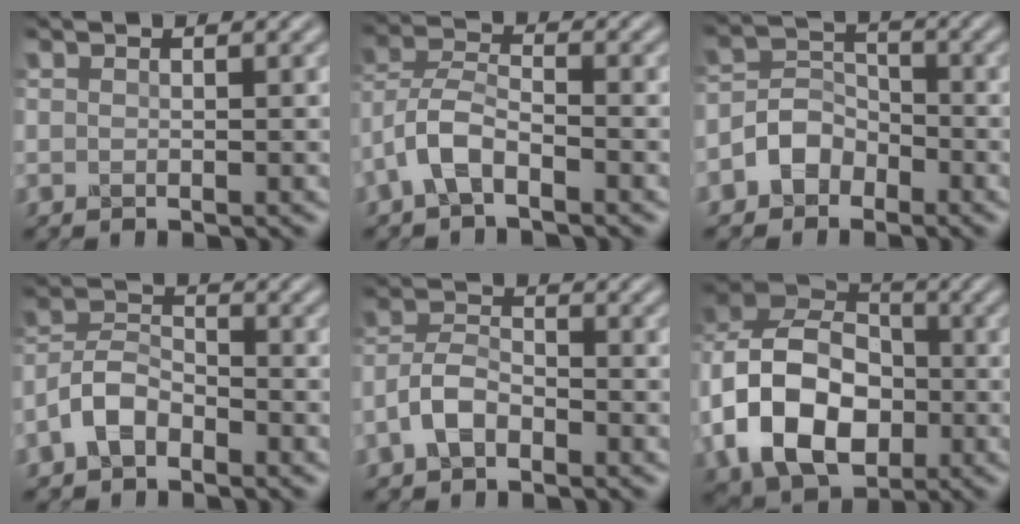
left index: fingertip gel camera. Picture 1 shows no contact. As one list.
[{"total": 3.4, "force": [-2.2, 1.5, 2.1], "torque": [-0.050, 0.012, -0.054]}, {"total": 2.8, "force": [-1.8, 2.1, 0.5], "torque": [-0.016, 0.011, -0.047]}, {"total": 3.1, "force": [-2.2, 1.8, 1.4], "torque": [-0.036, 0.013, -0.054]}, {"total": 2.8, "force": [-1.8, 1.6, 1.5], "torque": [-0.039, 0.011, -0.048]}, {"total": 12.5, "force": [-2.9, 9.3, 7.9], "torque": [-0.171, -0.007, -0.060]}]